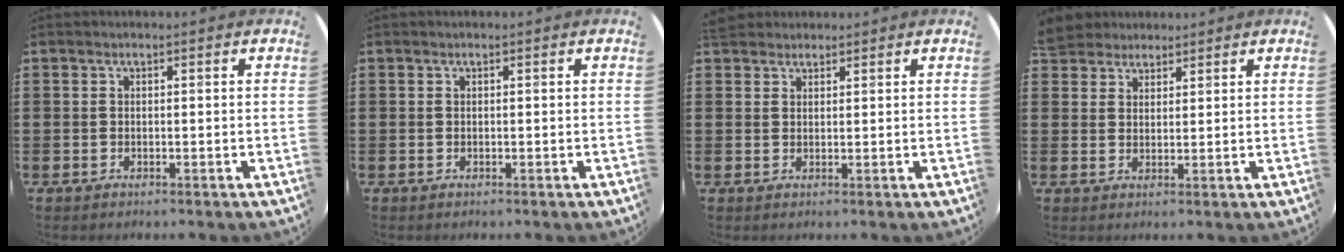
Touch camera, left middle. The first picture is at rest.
{"total": 0.0}
{"total": 2.2, "force": [2.0, 0.8, 0.0], "torque": [-0.004, 0.005, 0.040]}
{"total": 3.9, "force": [3.6, 1.5, 0.1], "torque": [-0.013, -0.001, 0.071]}